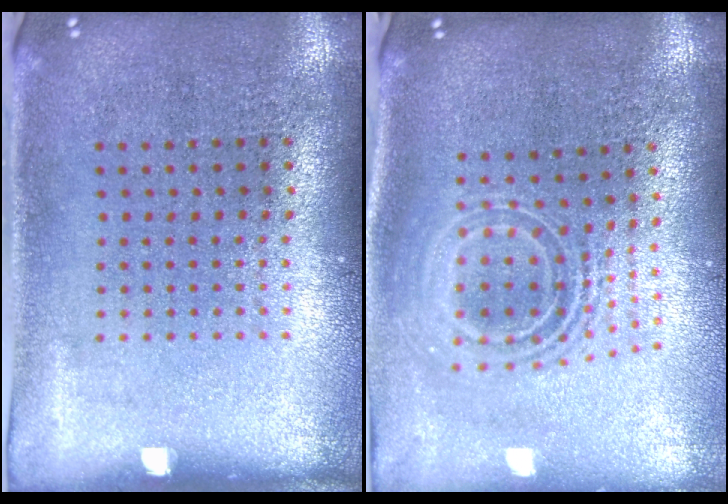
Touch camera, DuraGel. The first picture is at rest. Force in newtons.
{"total": 2.1, "press": 1.5, "slide": 1.5}